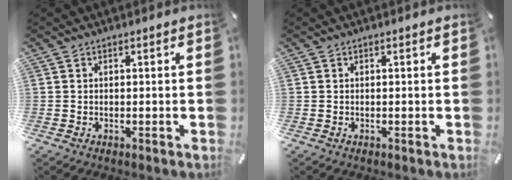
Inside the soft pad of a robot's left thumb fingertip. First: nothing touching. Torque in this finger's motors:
{"motor_torque": [-0.02, 0.01, -0.06, 0.03, 0.00]}